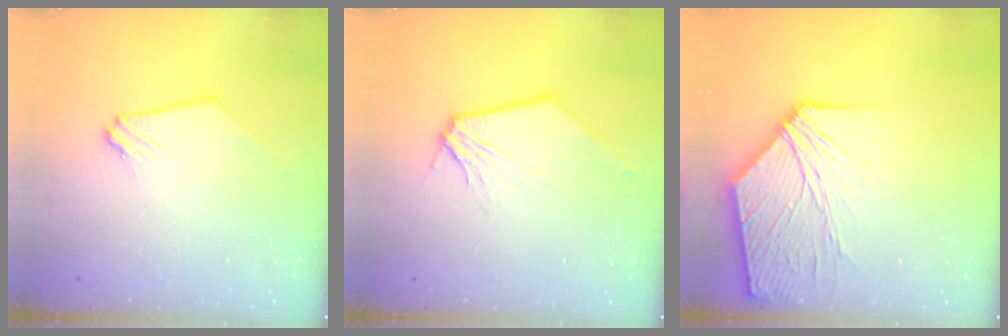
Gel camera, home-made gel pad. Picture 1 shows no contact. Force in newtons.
{"total": 1.8, "press": 1.8, "slide": 0.3}
{"total": 14.5, "press": 14.4, "slide": 1.9}